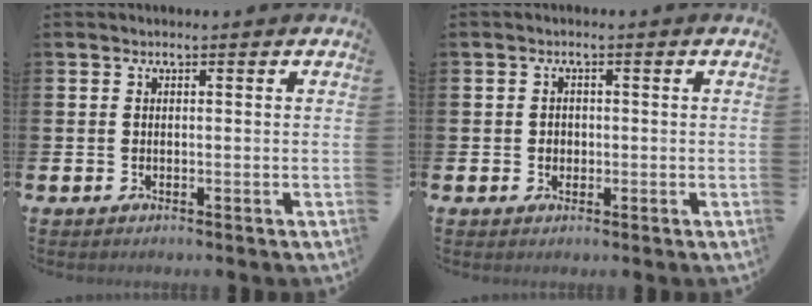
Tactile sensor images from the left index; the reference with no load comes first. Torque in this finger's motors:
{"motor_torque": [0.27, 0.04, 0.00, 0.03]}